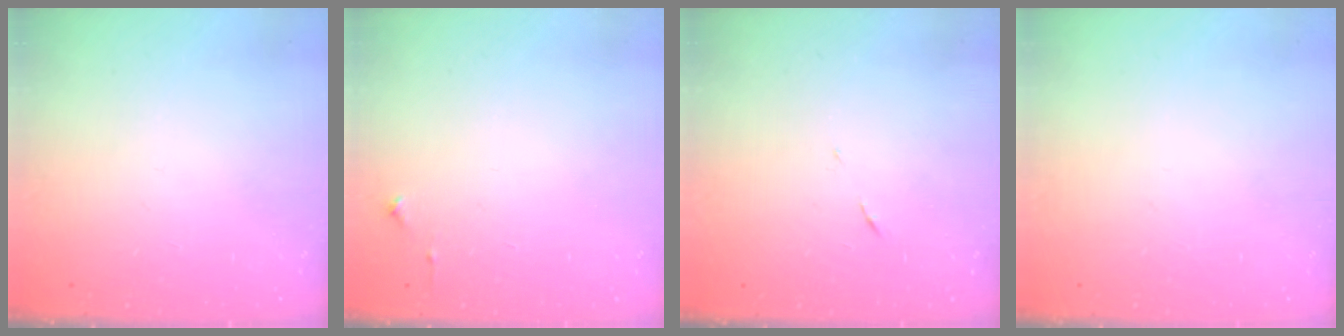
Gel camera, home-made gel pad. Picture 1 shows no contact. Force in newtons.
{"total": 2.7, "press": 2.6, "slide": 0.4}
{"total": 5.0, "press": 5.0, "slide": 0.3}
{"total": 0.0}